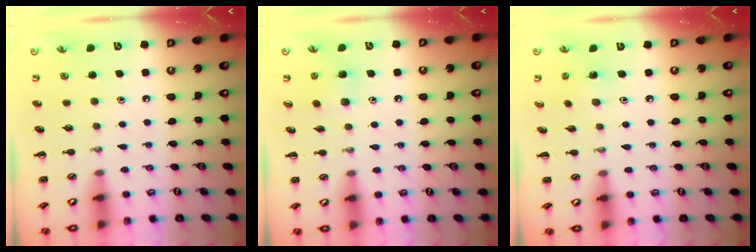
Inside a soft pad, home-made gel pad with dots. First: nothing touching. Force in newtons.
{"total": 5.4, "press": 5.2, "slide": 1.4}
{"total": 3.1, "press": 2.9, "slide": 1.0}